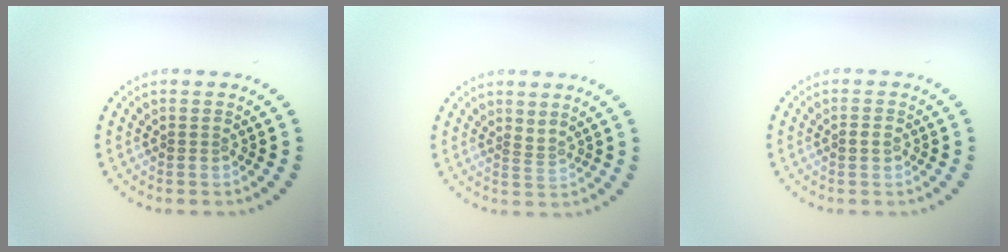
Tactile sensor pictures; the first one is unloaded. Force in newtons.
{"total": 0.6, "press": 0.1, "slide": 0.6}
{"total": 1.1, "press": 1.1, "slide": 0.1}